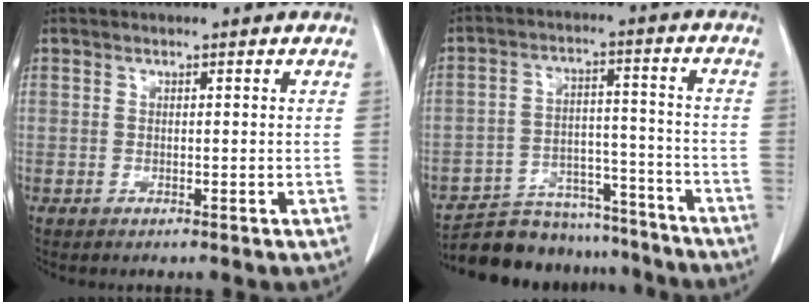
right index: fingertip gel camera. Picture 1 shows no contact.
{"total": 15.2, "force": [-13.9, 5.4, 2.8], "torque": [-0.040, 0.032, -0.203]}